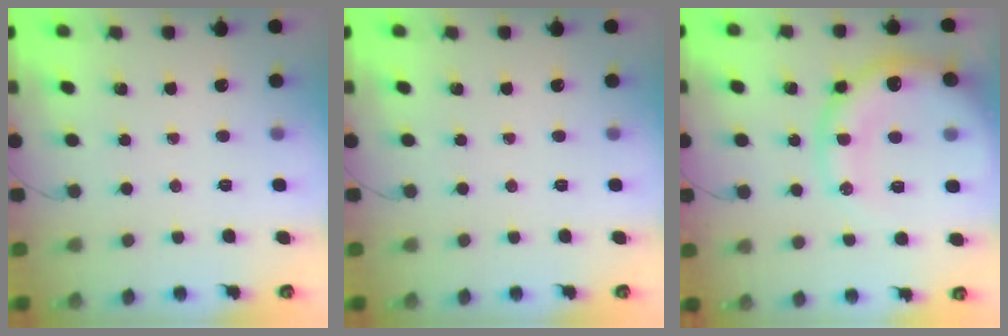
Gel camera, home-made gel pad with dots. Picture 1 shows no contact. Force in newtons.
{"total": 0.0}
{"total": 18.3, "press": 17.8, "slide": 4.0}